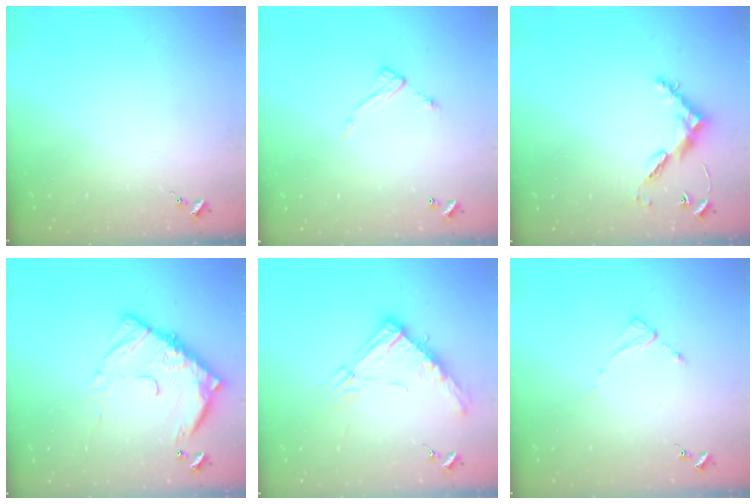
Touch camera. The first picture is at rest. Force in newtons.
{"total": 7.5, "press": 7.5, "slide": 0.2}
{"total": 6.8, "press": 6.8, "slide": 0.5}
{"total": 14.4, "press": 14.4, "slide": 1.3}
{"total": 14.3, "press": 14.2, "slide": 1.4}
{"total": 1.9, "press": 1.8, "slide": 0.3}